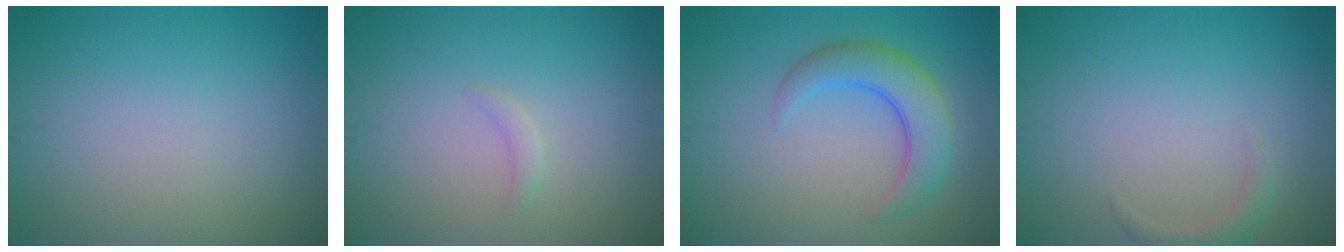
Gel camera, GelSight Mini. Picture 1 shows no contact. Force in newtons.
{"total": 0.8, "press": 0.7, "slide": 0.2}
{"total": 4.6, "press": 4.6, "slide": 0.1}
{"total": 1.3, "press": 1.3, "slide": 0.1}